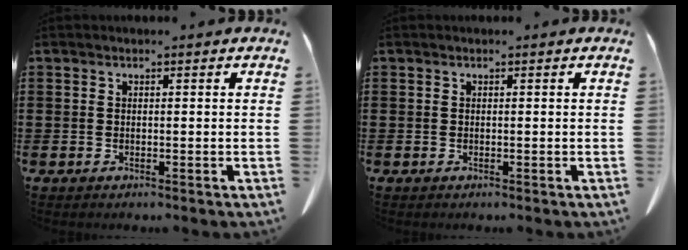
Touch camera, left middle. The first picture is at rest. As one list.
[{"total": 0.0}]